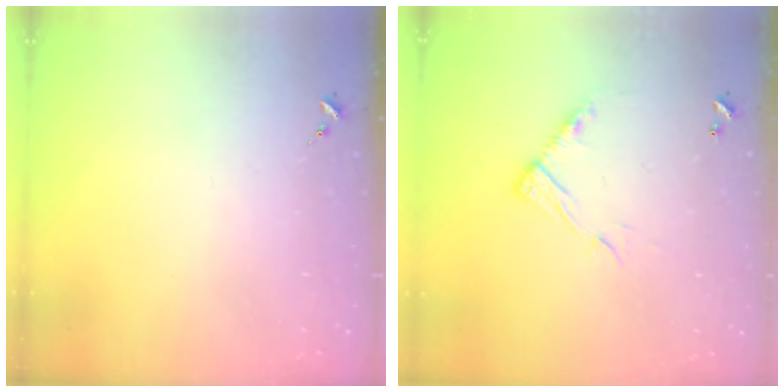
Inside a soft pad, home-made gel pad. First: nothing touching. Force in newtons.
{"total": 10.6, "press": 10.6, "slide": 0.4}